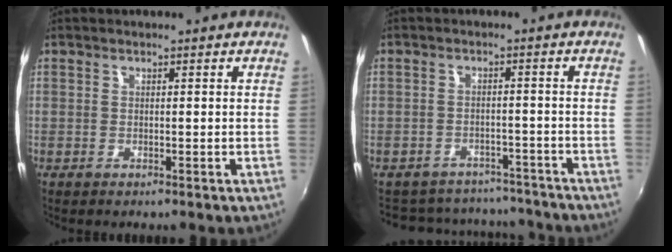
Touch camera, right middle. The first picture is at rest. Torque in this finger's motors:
{"motor_torque": [0.85, -1.29, -0.06, -0.04]}